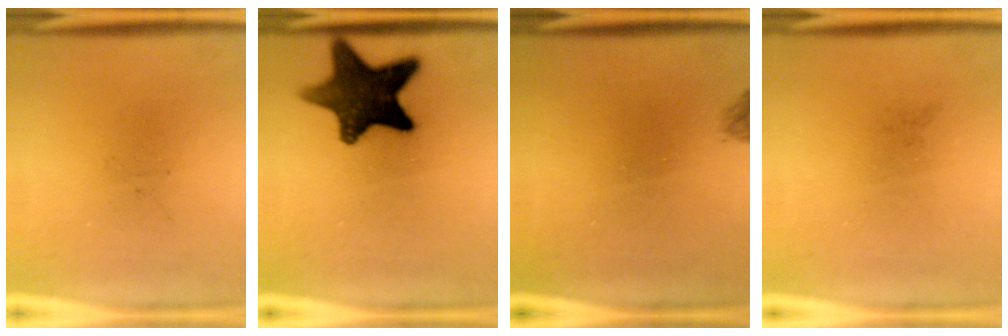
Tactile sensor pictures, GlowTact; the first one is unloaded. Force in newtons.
{"total": 14.4}
{"total": 0.8}
{"total": 0.0}